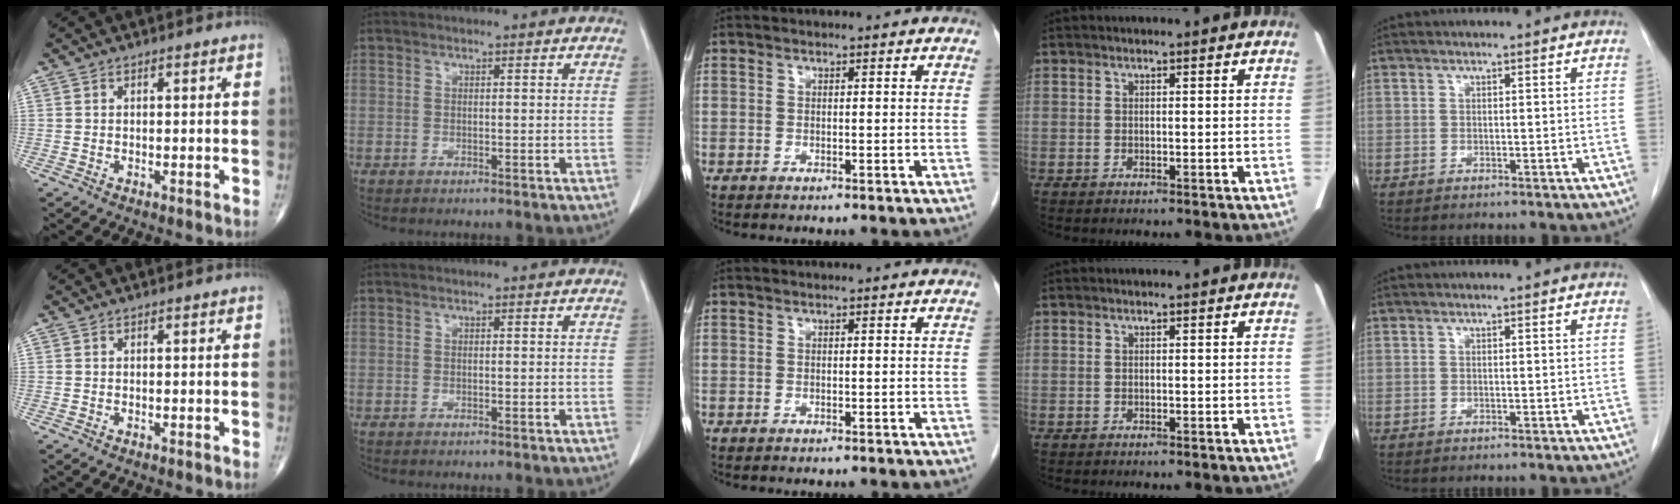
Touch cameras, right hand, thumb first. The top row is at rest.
{}